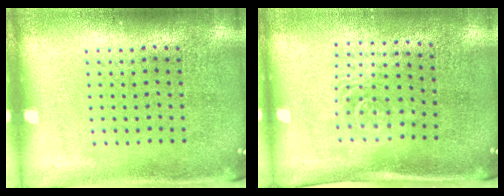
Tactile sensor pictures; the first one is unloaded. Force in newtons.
{"total": 1.7, "press": 1.3, "slide": 1.1}